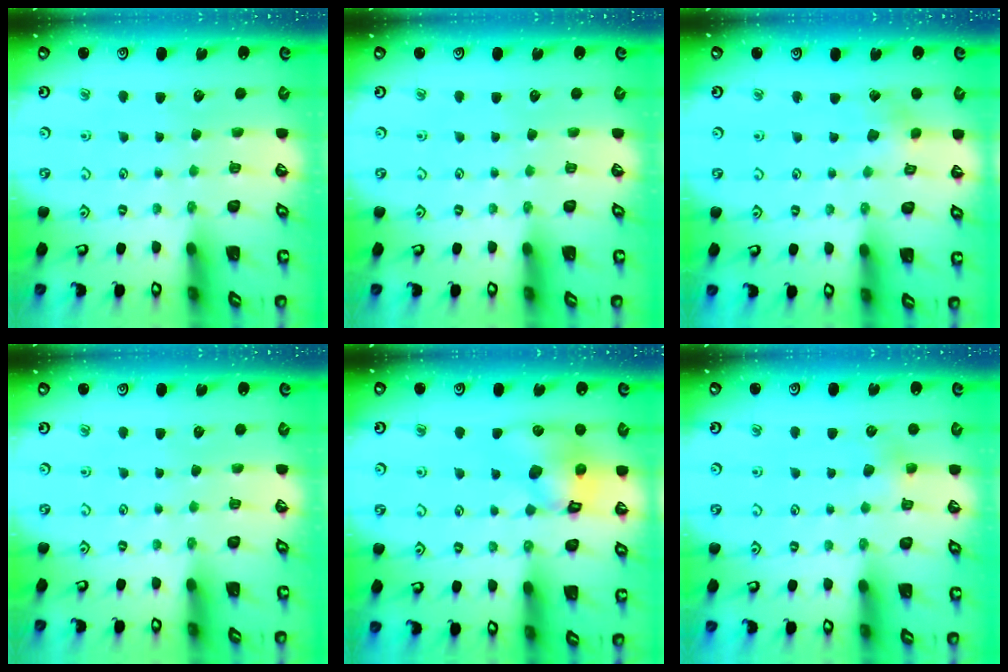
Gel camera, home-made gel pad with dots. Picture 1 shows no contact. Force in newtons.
{"total": 0.0}
{"total": 2.3, "press": 2.2, "slide": 0.3}
{"total": 0.0}
{"total": 12.3, "press": 12.2, "slide": 1.6}
{"total": 3.4, "press": 3.4, "slide": 0.3}